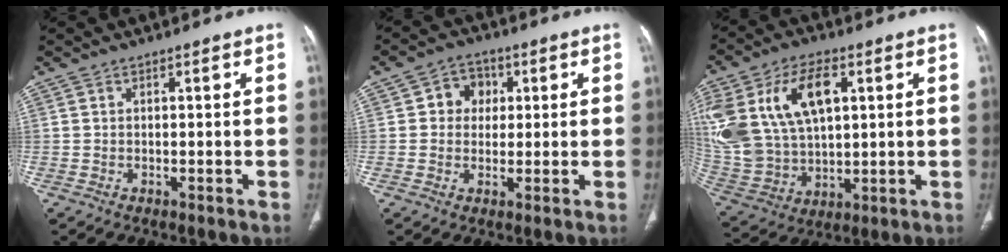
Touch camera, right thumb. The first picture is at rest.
{"total": 5.7, "force": [1.2, 5.0, 2.5], "torque": [-0.002, 0.006, 0.011]}
{"total": 24.1, "force": [7.6, 14.8, 17.4], "torque": [-0.374, 0.008, 0.156]}